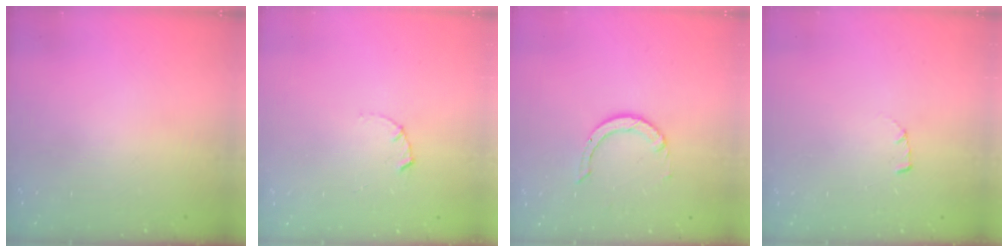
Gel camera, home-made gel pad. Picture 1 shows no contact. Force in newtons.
{"total": 1.7, "press": 1.6, "slide": 0.3}
{"total": 2.8, "press": 2.8, "slide": 0.2}
{"total": 1.7, "press": 1.7, "slide": 0.2}